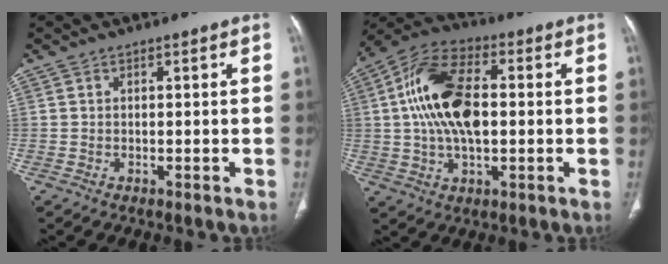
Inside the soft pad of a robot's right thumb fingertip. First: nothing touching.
{"total": 16.4, "force": [1.3, 8.7, 13.9], "torque": [-0.266, 0.021, 0.018]}